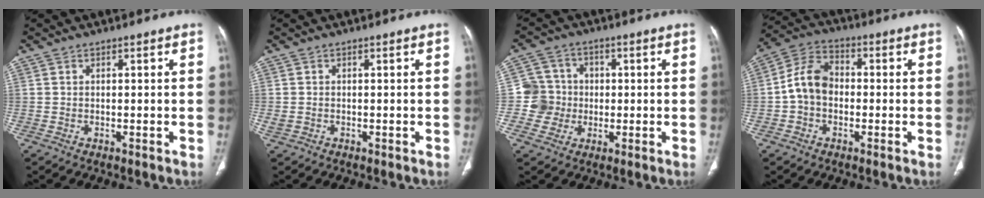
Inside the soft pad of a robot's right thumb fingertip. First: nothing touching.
{"total": 0.9, "force": [-0.3, 0.7, 0.5], "torque": [-0.020, 0.001, -0.005]}
{"total": 7.3, "force": [-0.6, 7.2, 0.7], "torque": [0.027, 0.016, -0.018]}
{"total": 8.7, "force": [-0.9, 6.4, 5.8], "torque": [-0.097, 0.030, -0.030]}